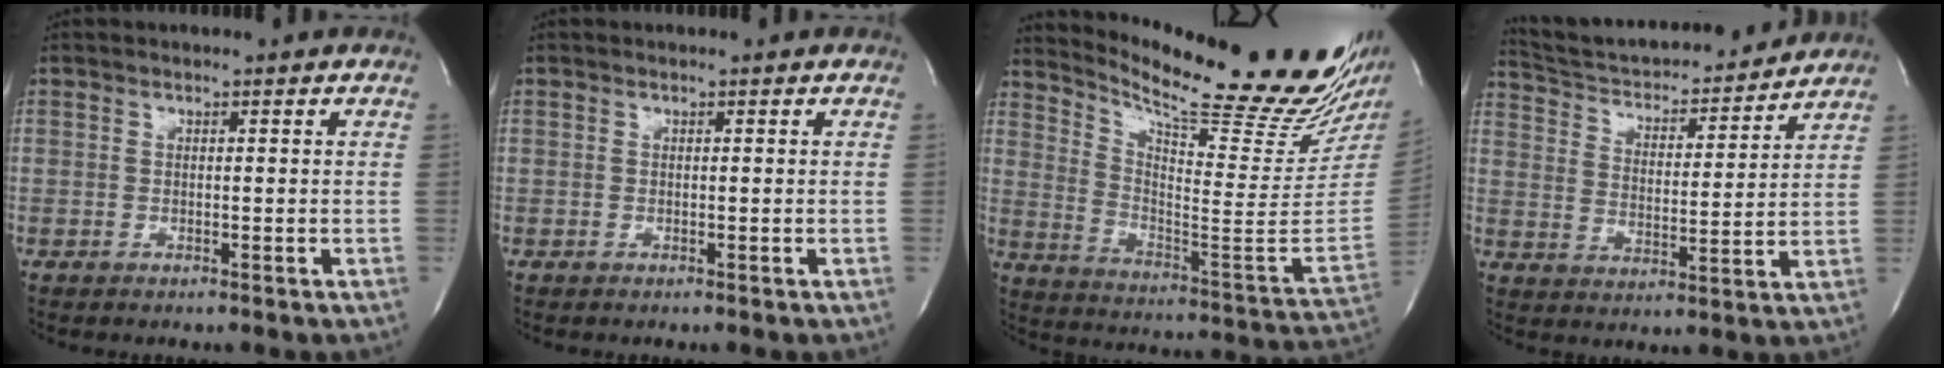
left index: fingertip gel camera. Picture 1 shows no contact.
{"total": 0.0}
{"total": 26.0, "force": [22.4, 1.4, 13.2], "torque": [-0.216, -0.104, 0.308]}
{"total": 18.0, "force": [16.9, 3.1, 5.6], "torque": [-0.086, 0.004, 0.256]}